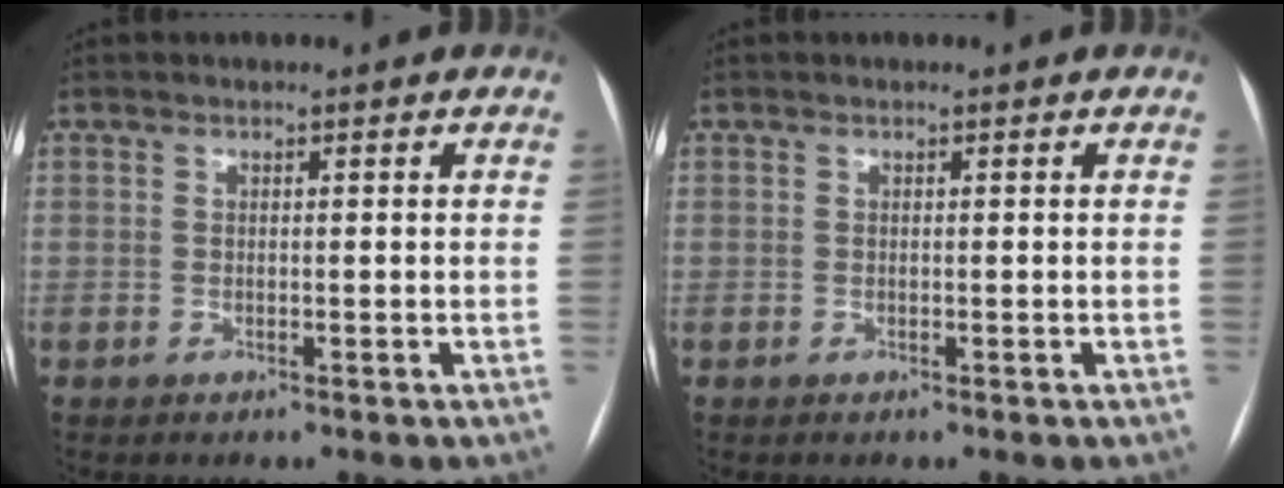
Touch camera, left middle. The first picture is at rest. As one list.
[{"total": 0.0}]